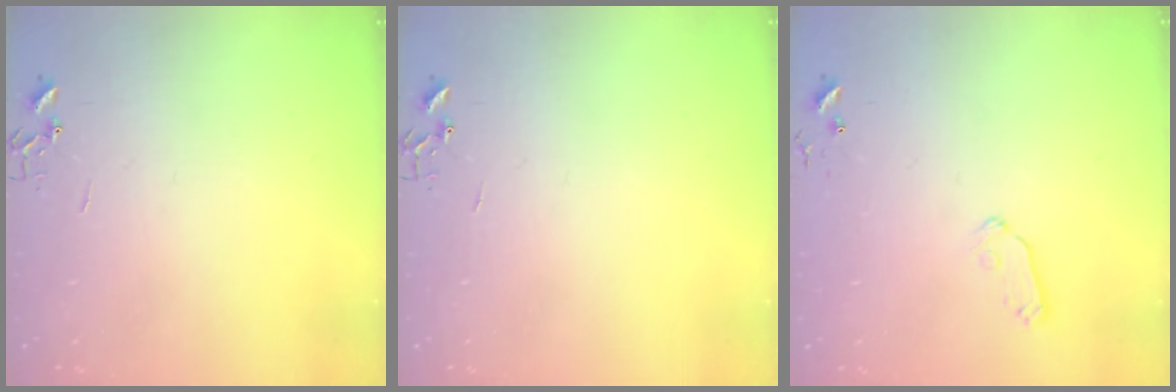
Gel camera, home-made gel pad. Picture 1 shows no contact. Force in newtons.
{"total": 0.0}
{"total": 6.8, "press": 6.7, "slide": 0.8}